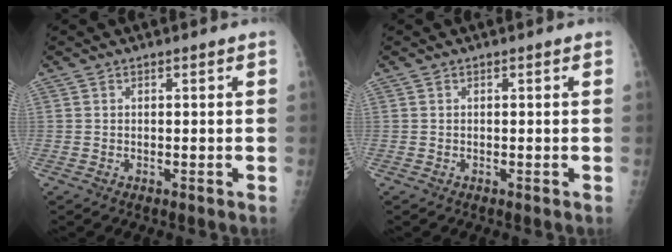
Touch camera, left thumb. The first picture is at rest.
{"total": 0.0}